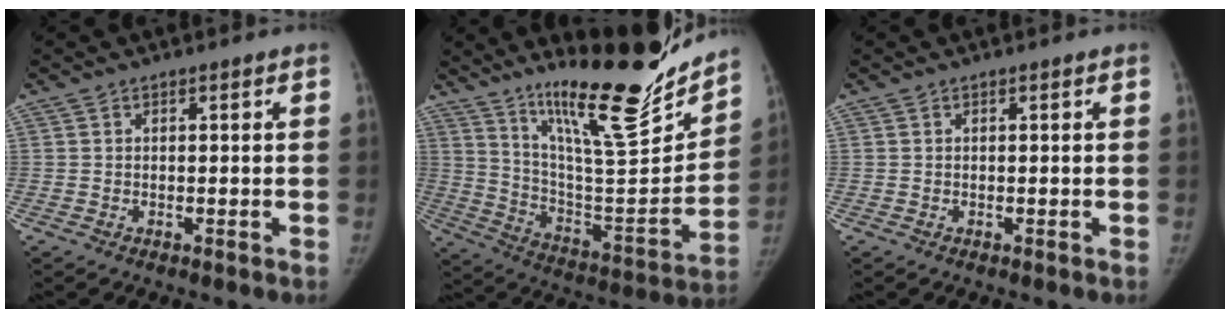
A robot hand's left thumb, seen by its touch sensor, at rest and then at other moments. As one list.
[{"total": 24.5, "force": [19.1, 4.1, 14.8], "torque": [-0.198, -0.123, 0.312]}, {"total": 0.0}]